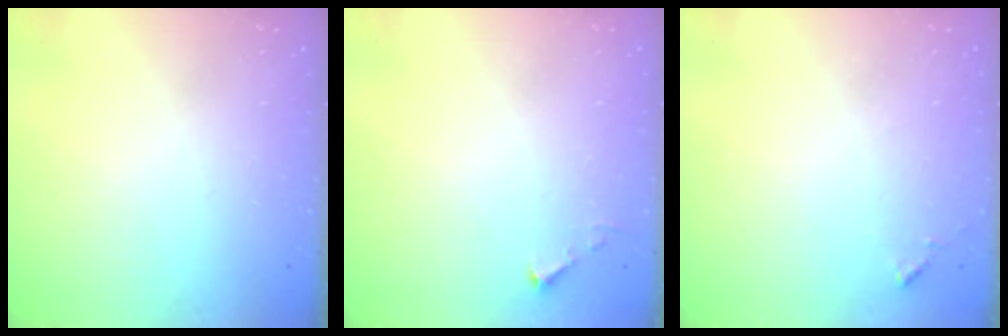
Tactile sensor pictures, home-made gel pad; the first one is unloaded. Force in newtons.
{"total": 3.7, "press": 3.6, "slide": 0.5}
{"total": 5.8, "press": 5.7, "slide": 0.7}